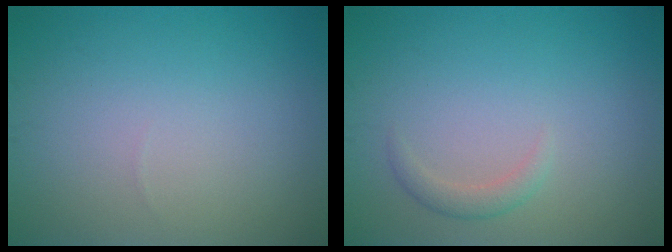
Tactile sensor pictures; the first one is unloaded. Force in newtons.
{"total": 1.2, "press": 1.2, "slide": 0.0}